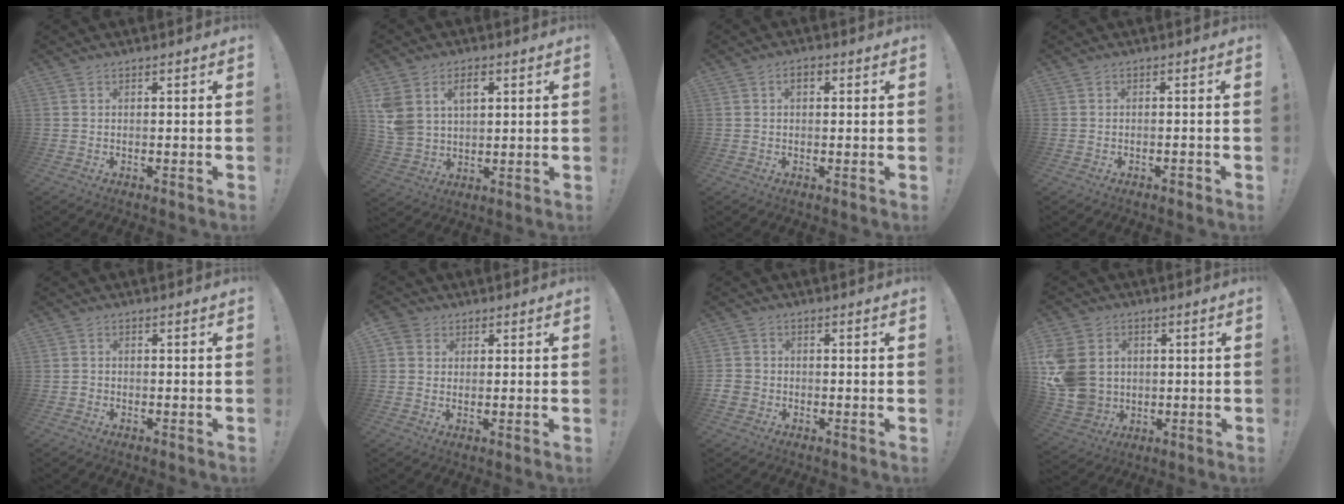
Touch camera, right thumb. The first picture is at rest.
{"total": 9.1, "force": [4.1, 6.6, 4.8], "torque": [-0.084, -0.015, 0.078]}
{"total": 2.5, "force": [0.6, 1.6, 1.8], "torque": [-0.024, 0.003, 0.006]}
{"total": 1.3, "force": [-1.1, 0.1, 0.7], "torque": [-0.009, 0.001, -0.019]}
{"total": 1.2, "force": [-0.7, 0.9, 0.3], "torque": [-0.005, 0.003, -0.013]}
{"total": 3.6, "force": [1.6, 3.0, 1.0], "torque": [-0.011, -0.005, 0.030]}
{"total": 3.1, "force": [-1.3, 2.6, 1.0], "torque": [-0.022, 0.007, -0.023]}
{"total": 13.5, "force": [1.1, 11.6, 6.9], "torque": [-0.141, 0.002, 0.029]}